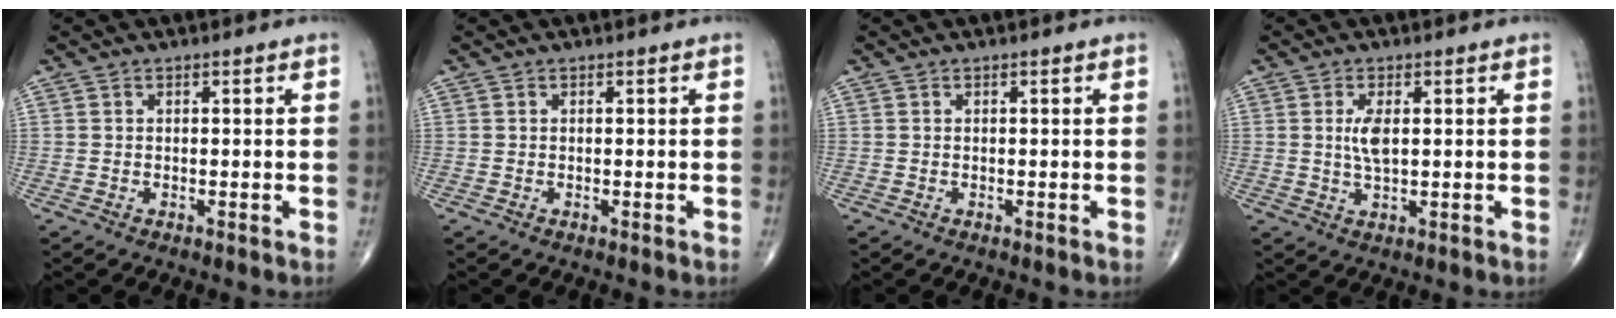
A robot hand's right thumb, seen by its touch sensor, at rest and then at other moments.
{"total": 0.0}
{"total": 0.0}
{"total": 3.9, "force": [0.6, 1.5, 3.5], "torque": [-0.072, -0.006, 0.014]}